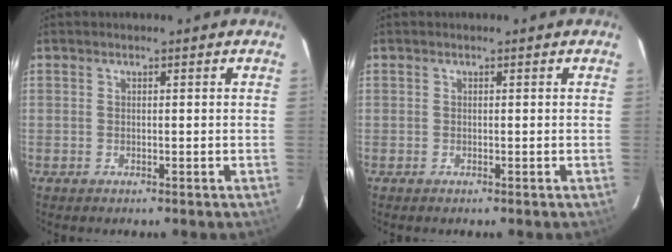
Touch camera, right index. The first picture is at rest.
{"total": 0.0}